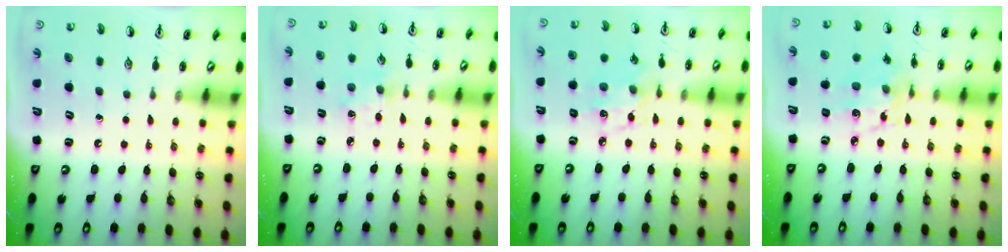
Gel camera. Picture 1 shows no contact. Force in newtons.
{"total": 1.6, "press": 1.5, "slide": 0.3}
{"total": 6.2, "press": 6.2, "slide": 0.5}
{"total": 8.5, "press": 8.4, "slide": 0.7}